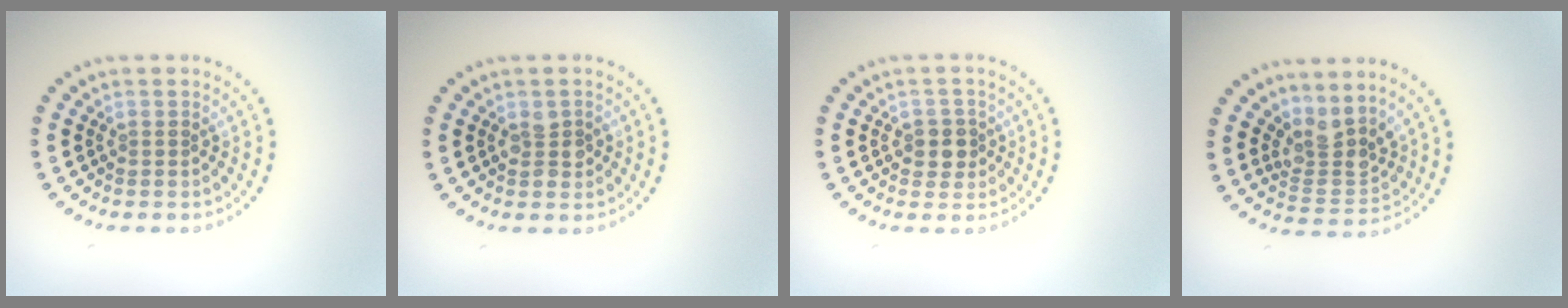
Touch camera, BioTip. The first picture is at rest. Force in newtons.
{"total": 2.0, "press": 2.0, "slide": 0.3}
{"total": 2.1, "press": 2.0, "slide": 0.6}
{"total": 3.3, "press": 2.6, "slide": 2.0}